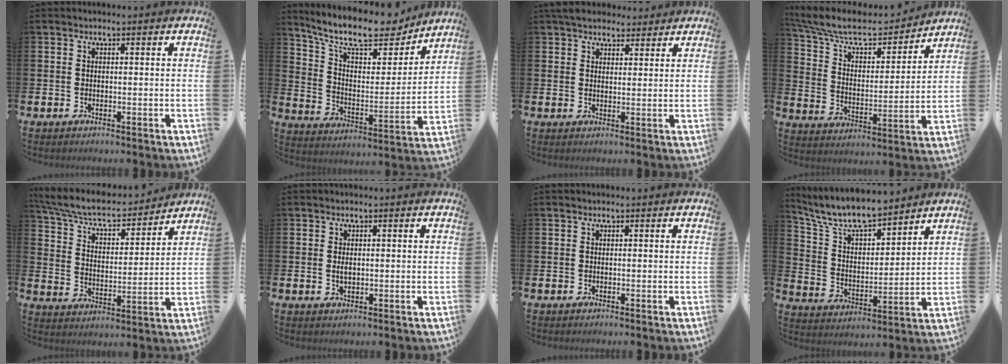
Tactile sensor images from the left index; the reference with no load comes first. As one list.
[{"total": 12.3, "force": [10.6, 3.6, 5.1], "torque": [-0.123, -0.069, 0.182]}, {"total": 4.6, "force": [4.1, 1.9, 0.6], "torque": [-0.017, -0.011, 0.076]}, {"total": 9.7, "force": [8.4, 3.1, 3.6], "torque": [-0.109, -0.055, 0.143]}, {"total": 7.6, "force": [6.8, 2.1, 2.7], "torque": [-0.091, -0.049, 0.116]}, {"total": 1.2, "force": [0.2, 0.7, 1.0], "torque": [-0.008, 0.000, -0.001]}, {"total": 0.0}, {"total": 8.7, "force": [8.0, 2.0, 3.0], "torque": [-0.096, -0.050, 0.142]}]